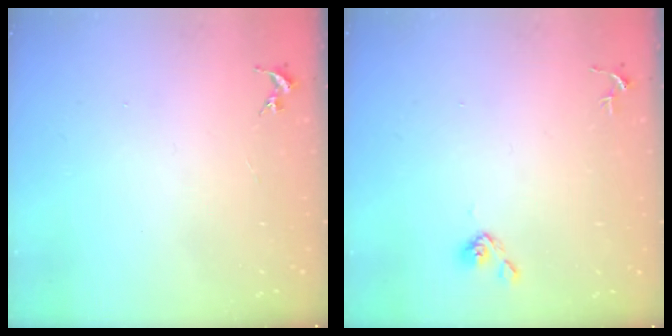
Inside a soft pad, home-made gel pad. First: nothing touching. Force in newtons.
{"total": 4.4, "press": 4.3, "slide": 0.6}